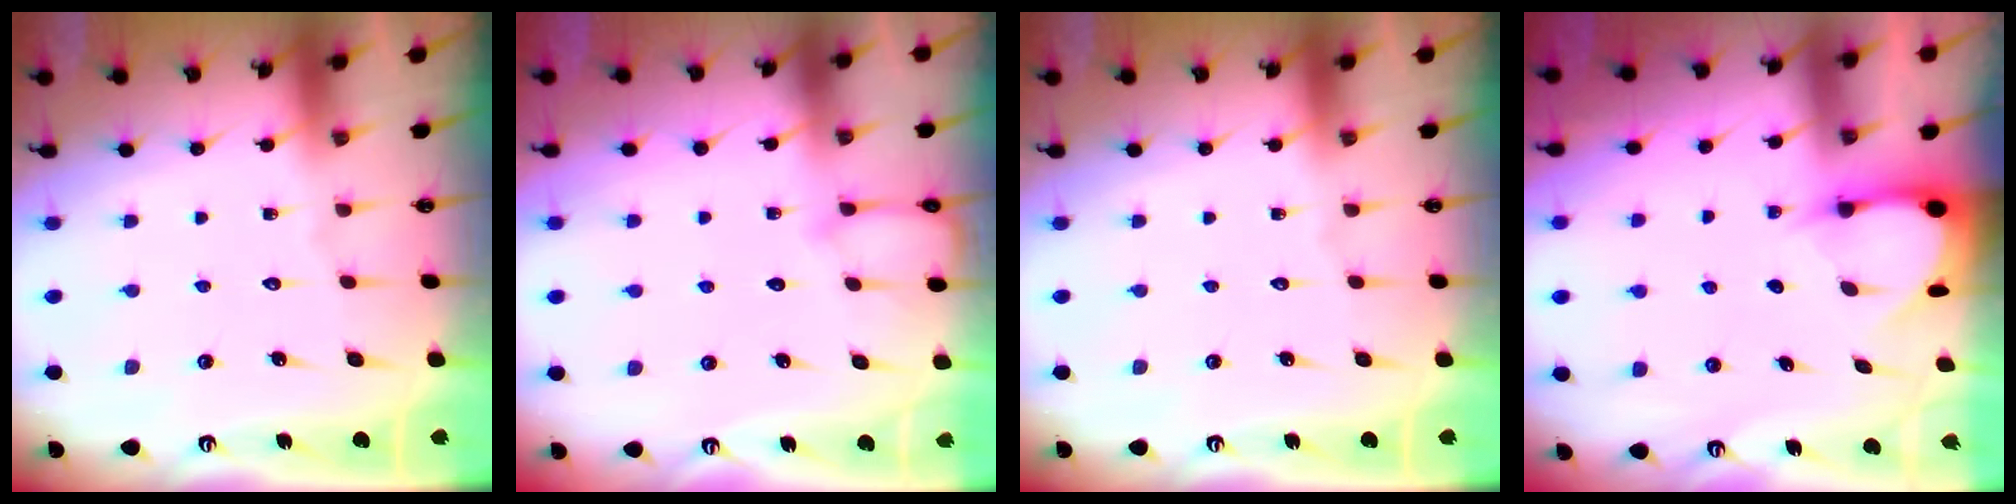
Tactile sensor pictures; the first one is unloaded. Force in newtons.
{"total": 4.5, "press": 4.5, "slide": 0.4}
{"total": 0.0}
{"total": 3.3, "press": 3.3, "slide": 0.3}